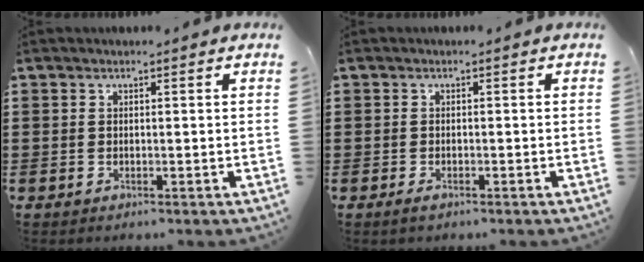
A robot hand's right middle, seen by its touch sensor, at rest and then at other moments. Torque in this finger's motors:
{"motor_torque": [-0.05, 0.21, -0.21, -0.05]}